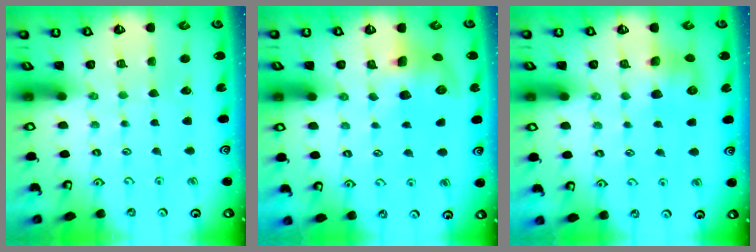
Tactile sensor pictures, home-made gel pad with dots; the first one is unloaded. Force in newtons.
{"total": 9.5, "press": 9.4, "slide": 0.6}
{"total": 8.9, "press": 8.9, "slide": 0.7}